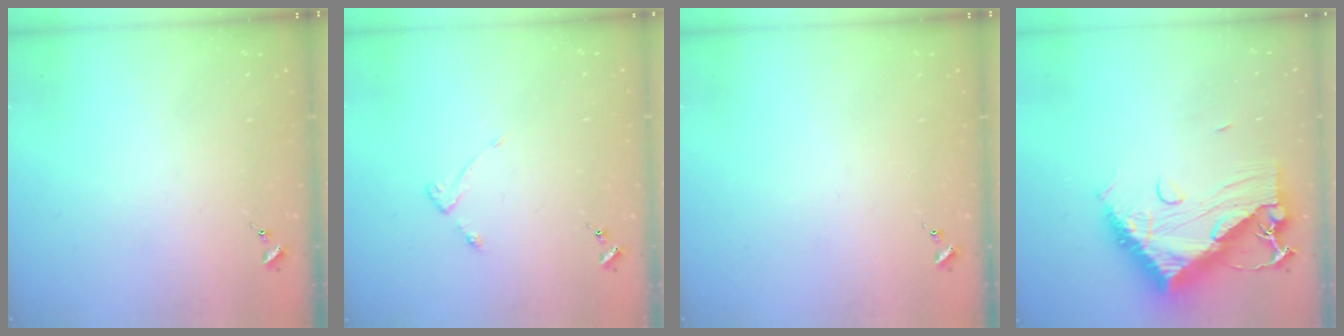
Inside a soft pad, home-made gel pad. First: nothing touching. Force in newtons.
{"total": 2.8, "press": 2.7, "slide": 0.5}
{"total": 0.0}
{"total": 15.7, "press": 15.6, "slide": 1.5}